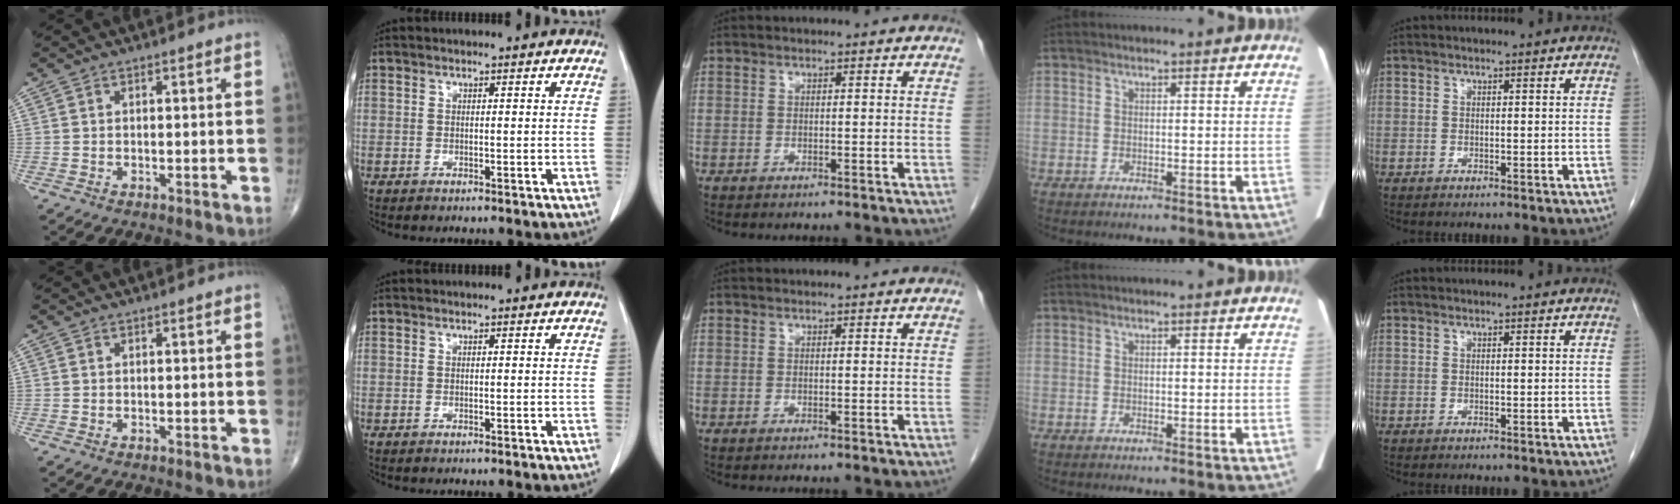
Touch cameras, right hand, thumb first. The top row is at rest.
{}